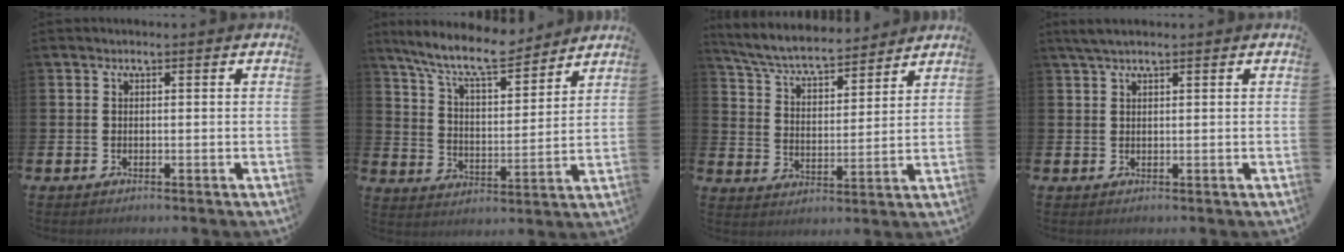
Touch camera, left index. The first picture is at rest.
{"total": 10.1, "force": [9.0, 2.0, 4.2], "torque": [-0.106, -0.049, 0.160]}
{"total": 6.7, "force": [6.2, 1.3, 2.0], "torque": [-0.067, -0.040, 0.106]}
{"total": 2.1, "force": [1.7, 0.4, 1.3], "torque": [-0.029, 0.005, 0.031]}